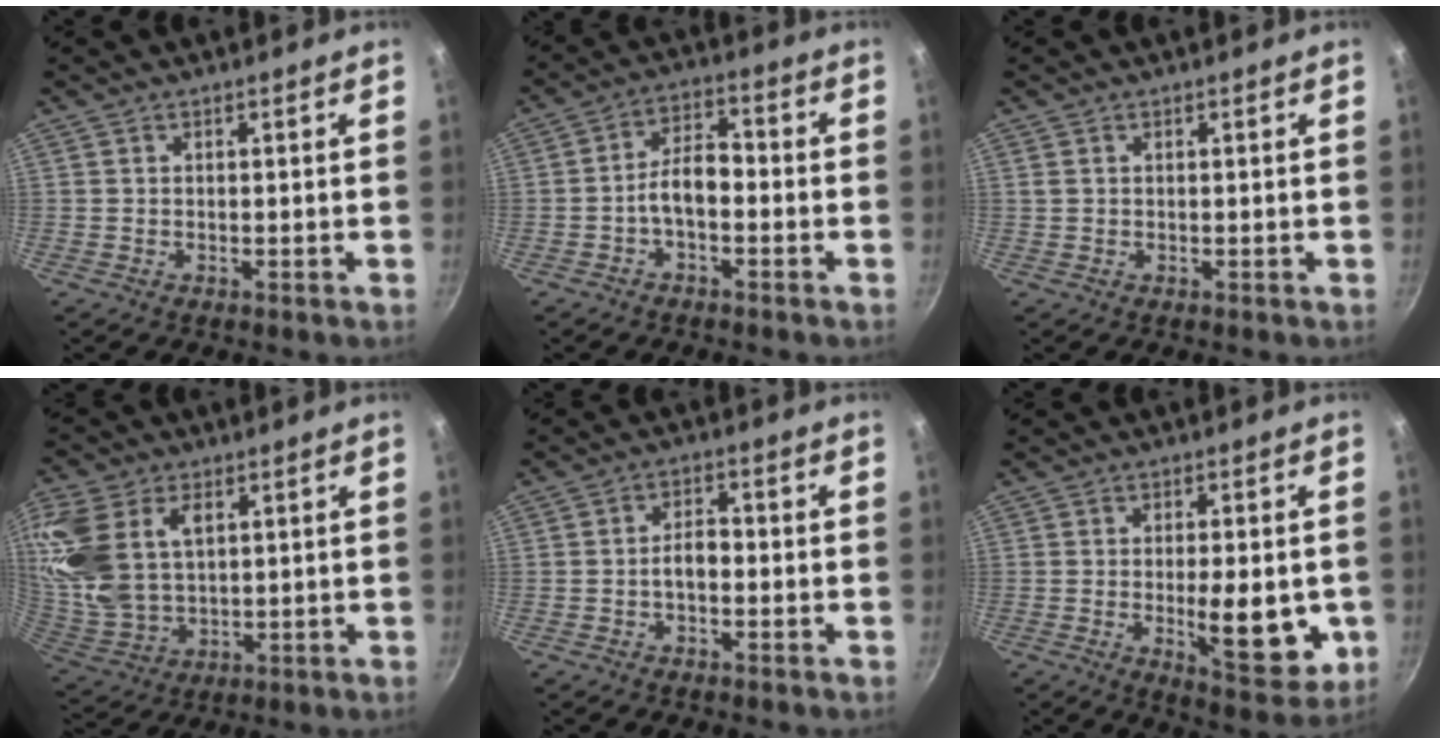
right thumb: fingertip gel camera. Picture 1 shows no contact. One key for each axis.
{"total": 6.6, "fx": -1.7, "fy": 3.6, "fz": 5.3, "tx": -0.086, "ty": 0.034, "tz": -0.038}
{"total": 0.7, "fx": 0.3, "fy": 0.5, "fz": 0.4, "tx": -0.009, "ty": 0.006, "tz": 0.009}
{"total": 19.5, "fx": 5.4, "fy": 12.4, "fz": 14.1, "tx": -0.328, "ty": -0.005, "tz": 0.111}
{"total": 3.6, "fx": -0.9, "fy": 2.0, "fz": 2.8, "tx": -0.039, "ty": 0.018, "tz": -0.020}
{"total": 12.4, "fx": -2.2, "fy": 4.8, "fz": 11.3, "tx": -0.136, "ty": -0.019, "tz": -0.022}